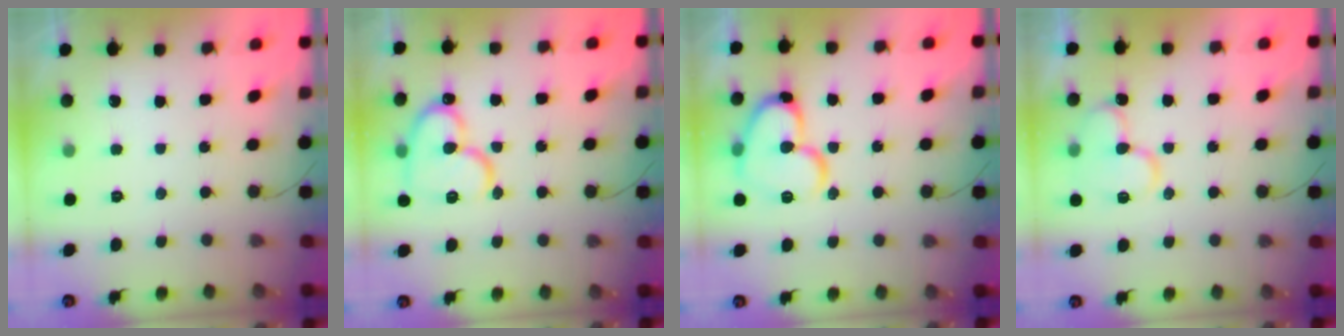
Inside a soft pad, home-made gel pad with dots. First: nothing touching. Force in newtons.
{"total": 15.2, "press": 15.2, "slide": 1.5}
{"total": 16.6, "press": 16.5, "slide": 1.5}
{"total": 13.3, "press": 13.3, "slide": 1.6}